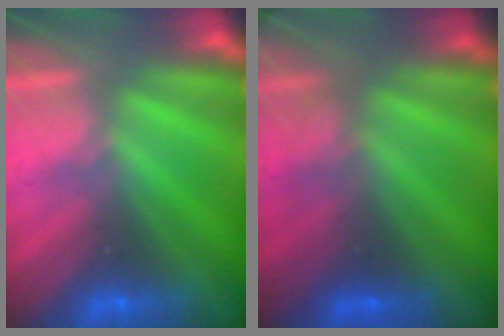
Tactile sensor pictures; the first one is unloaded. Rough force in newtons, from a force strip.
{"total": 2.7}